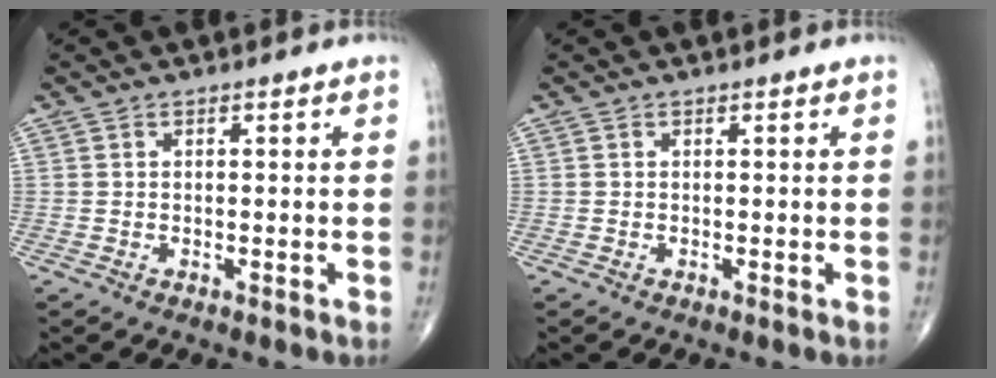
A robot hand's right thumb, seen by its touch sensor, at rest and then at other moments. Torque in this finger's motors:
{"motor_torque": [0.26, -0.43, -0.13, -0.02, -0.05]}